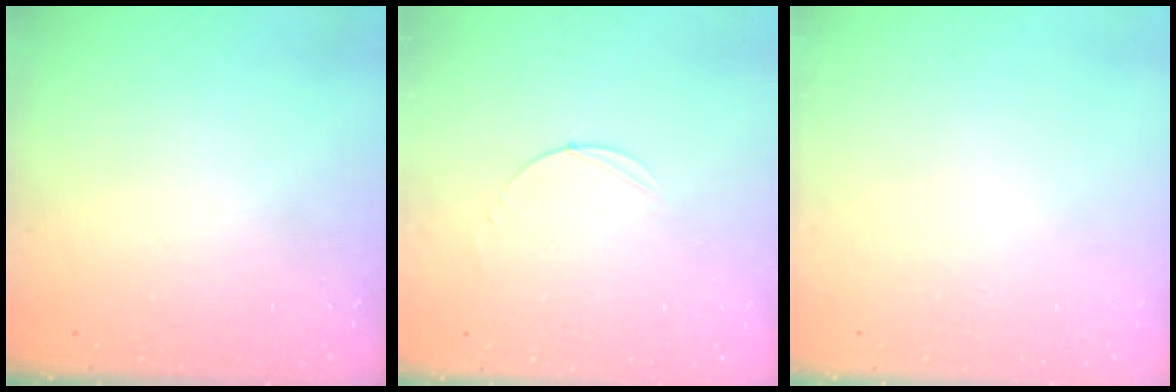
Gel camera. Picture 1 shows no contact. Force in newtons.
{"total": 3.0, "press": 3.0, "slide": 0.3}
{"total": 0.0}